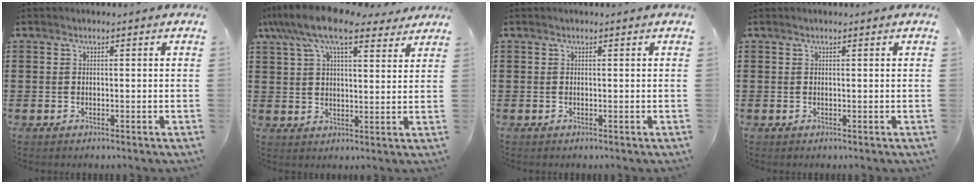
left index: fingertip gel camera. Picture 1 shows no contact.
{"total": 11.4, "force": [8.6, 3.0, 6.9], "torque": [-0.150, -0.014, 0.155]}
{"total": 0.0}
{"total": 0.0}